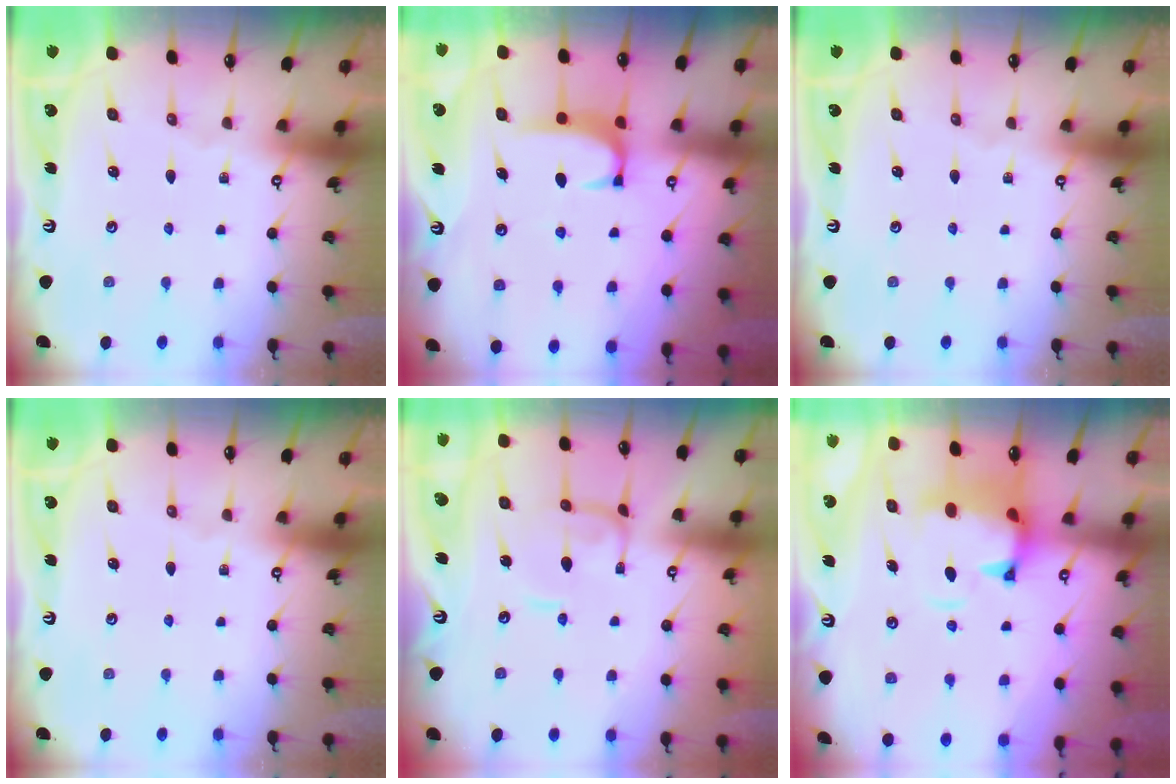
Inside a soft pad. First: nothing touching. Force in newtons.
{"total": 1.8, "press": 1.7, "slide": 0.5}
{"total": 0.0}
{"total": 0.0}
{"total": 1.0, "press": 0.9, "slide": 0.4}
{"total": 2.8, "press": 2.4, "slide": 1.4}